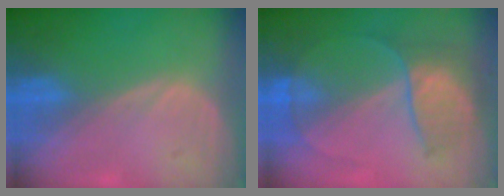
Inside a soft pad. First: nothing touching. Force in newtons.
{"total": 6.2, "press": 6.1, "slide": 0.9}